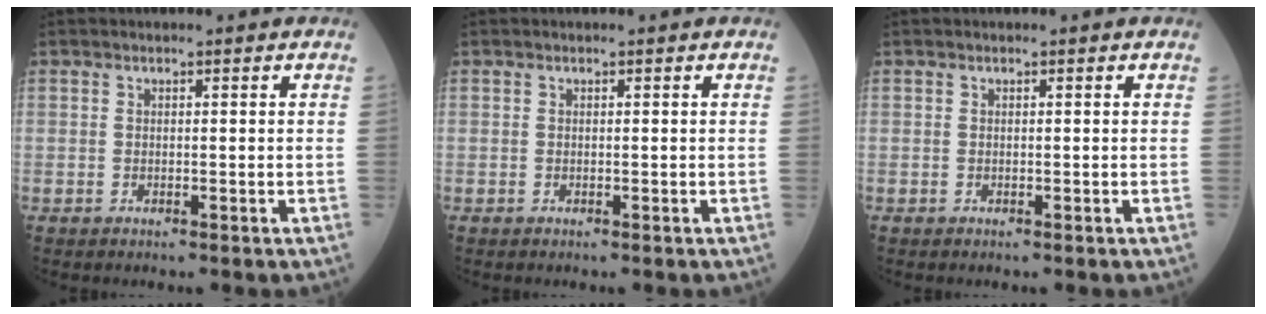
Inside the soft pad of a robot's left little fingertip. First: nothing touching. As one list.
[{"total": 0.0}, {"total": 0.0}]